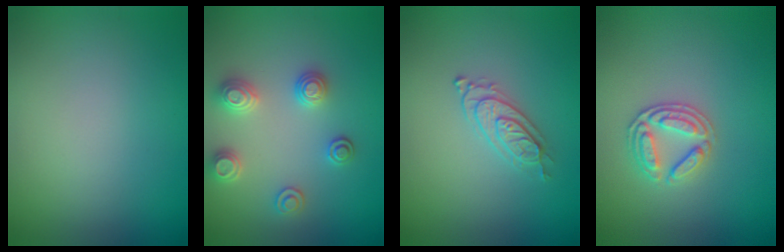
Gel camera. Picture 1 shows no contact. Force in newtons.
{"total": 2.9, "press": 2.8, "slide": 0.6}
{"total": 2.2, "press": 2.0, "slide": 0.7}
{"total": 2.6, "press": 2.5, "slide": 0.6}